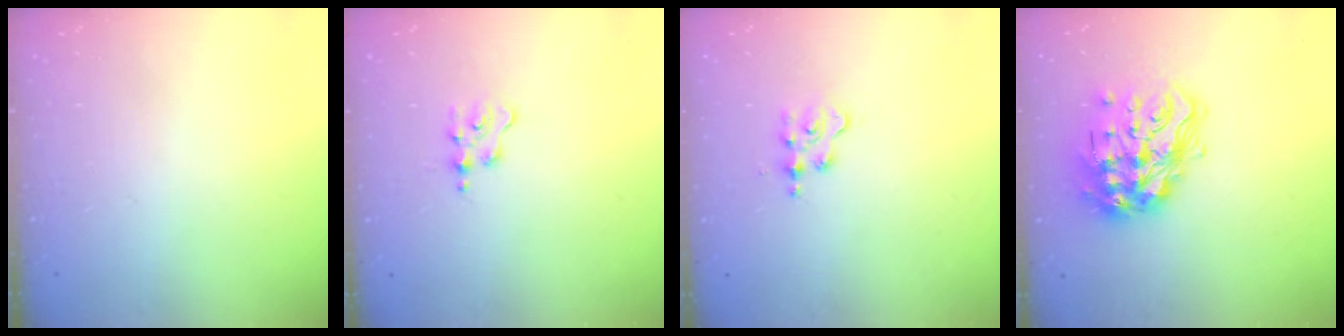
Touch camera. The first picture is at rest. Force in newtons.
{"total": 1.8, "press": 1.8, "slide": 0.3}
{"total": 2.2, "press": 2.1, "slide": 0.3}
{"total": 19.5, "press": 19.5, "slide": 1.4}